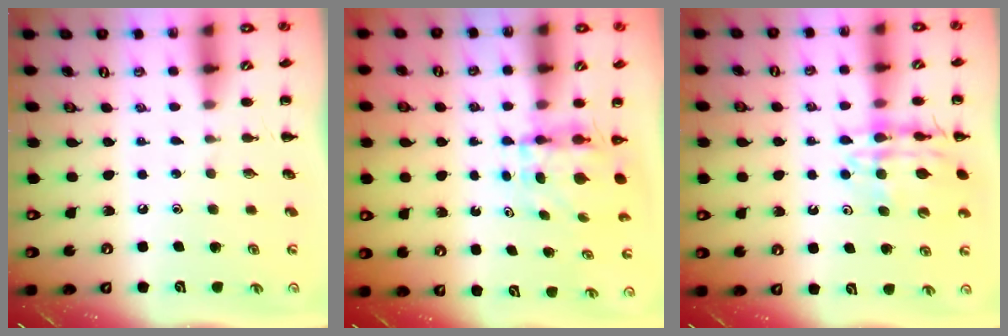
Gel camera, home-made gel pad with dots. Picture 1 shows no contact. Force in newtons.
{"total": 3.9, "press": 3.8, "slide": 0.3}
{"total": 13.0, "press": 12.6, "slide": 3.1}